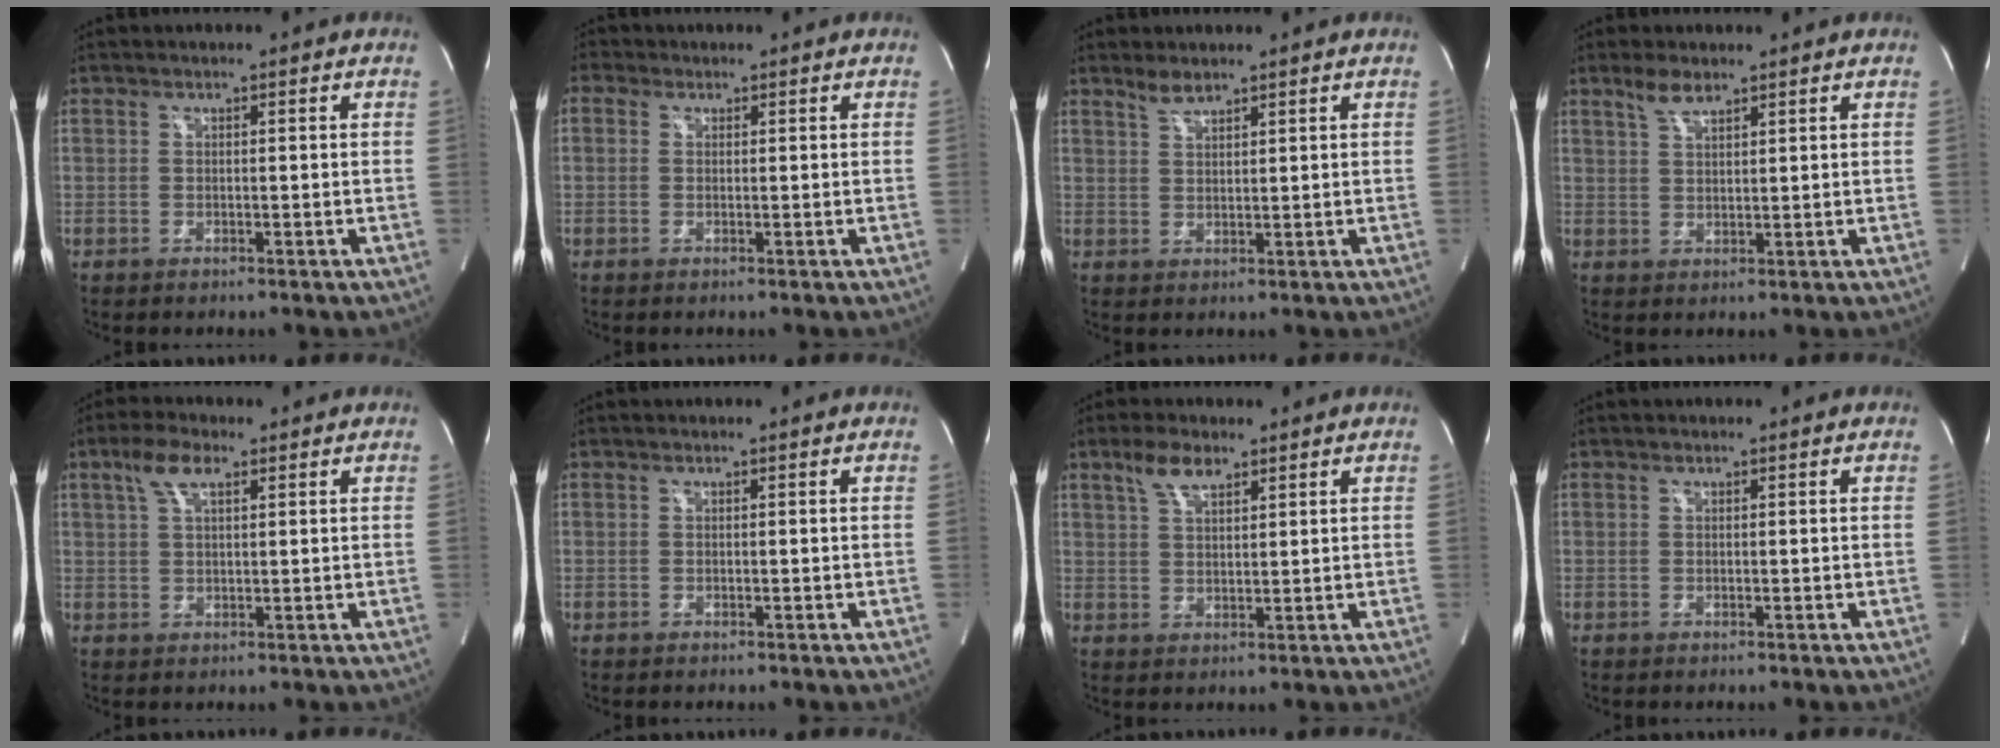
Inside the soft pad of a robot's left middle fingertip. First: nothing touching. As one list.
[{"total": 0.6, "force": [-0.3, -0.5, -0.2], "torque": [0.001, -0.001, -0.007]}, {"total": 2.4, "force": [2.1, 0.4, 1.0], "torque": [-0.021, 0.003, 0.044]}, {"total": 3.3, "force": [2.6, 0.9, 1.9], "torque": [-0.044, 0.004, 0.055]}, {"total": 4.8, "force": [2.6, 1.5, 3.7], "torque": [-0.082, 0.015, 0.054]}, {"total": 0.0}, {"total": 4.6, "force": [3.2, 1.6, 3.0], "torque": [-0.064, 0.010, 0.065]}, {"total": 0.0}]